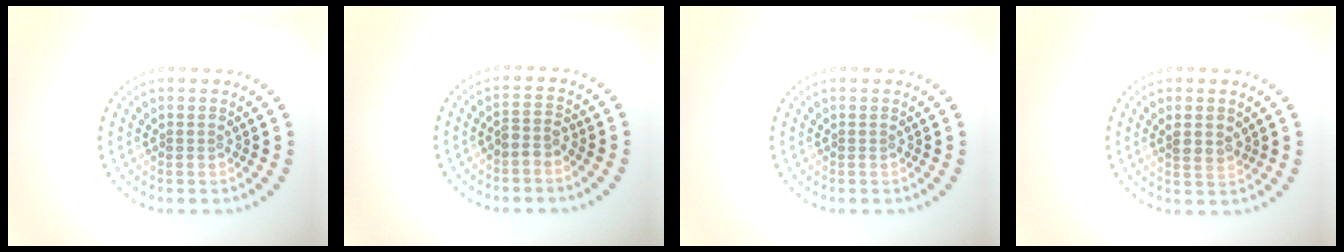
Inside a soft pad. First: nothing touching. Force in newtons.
{"total": 1.6, "press": 1.3, "slide": 0.9}
{"total": 0.0}
{"total": 1.9, "press": 1.8, "slide": 0.7}